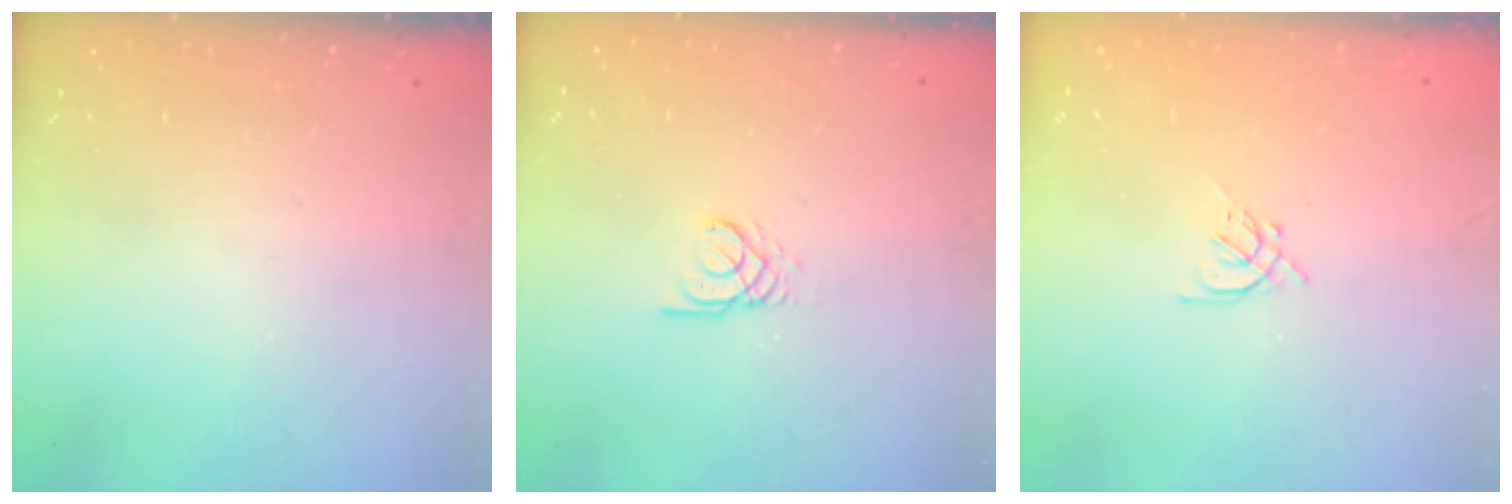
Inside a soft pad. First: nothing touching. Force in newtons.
{"total": 2.4, "press": 2.4, "slide": 0.4}
{"total": 2.0, "press": 1.9, "slide": 0.5}